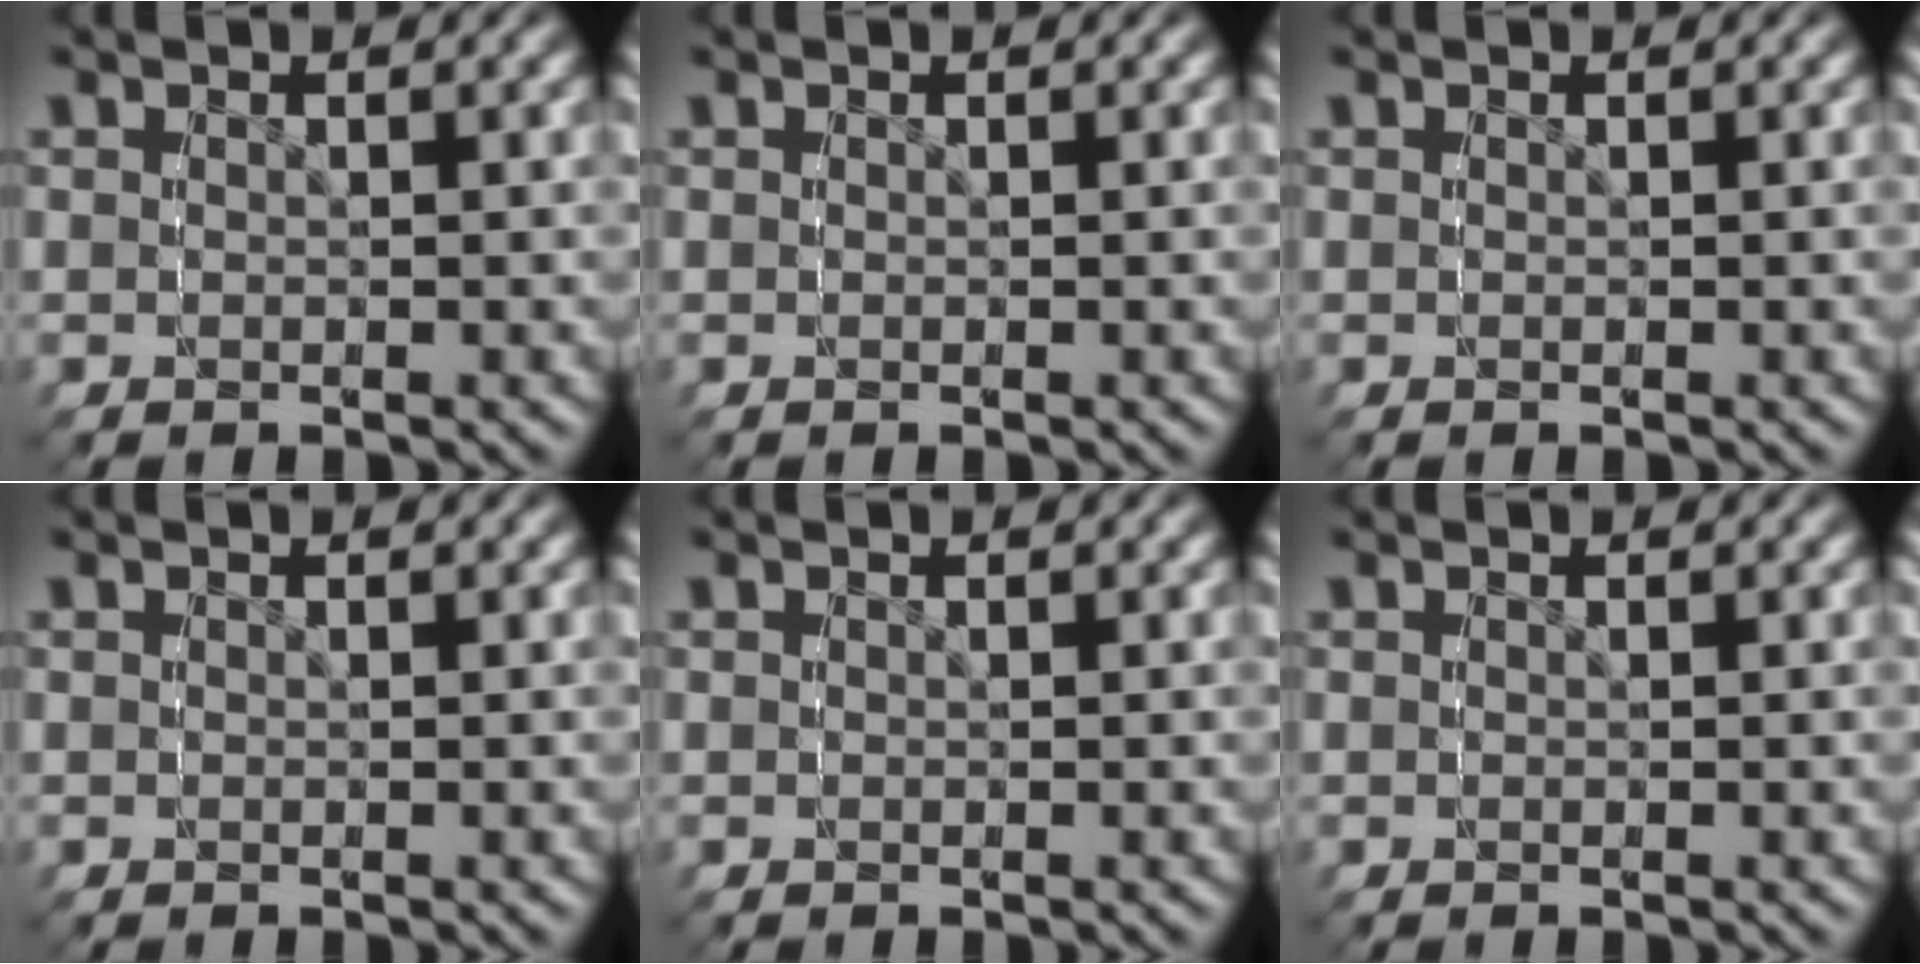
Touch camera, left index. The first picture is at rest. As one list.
[{"total": 0.0}, {"total": 0.0}, {"total": 0.0}, {"total": 0.0}, {"total": 0.0}]